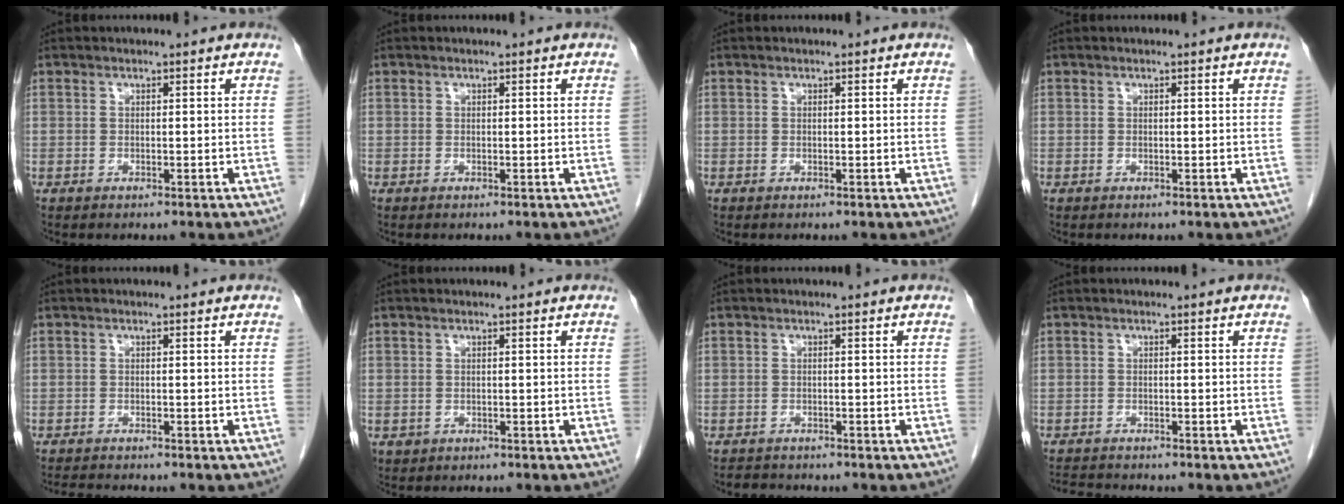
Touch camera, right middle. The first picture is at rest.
{"total": 0.0}
{"total": 0.0}
{"total": 0.0}
{"total": 2.4, "force": [-2.3, 0.0, 0.7], "torque": [-0.012, -0.009, -0.037]}
{"total": 1.0, "force": [-0.3, 0.9, 0.2], "torque": [-0.006, 0.003, 0.002]}
{"total": 2.2, "force": [-2.0, 0.9, 0.1], "torque": [-0.005, -0.004, -0.032]}
{"total": 2.7, "force": [-2.7, 0.0, 0.5], "torque": [-0.009, -0.013, -0.046]}